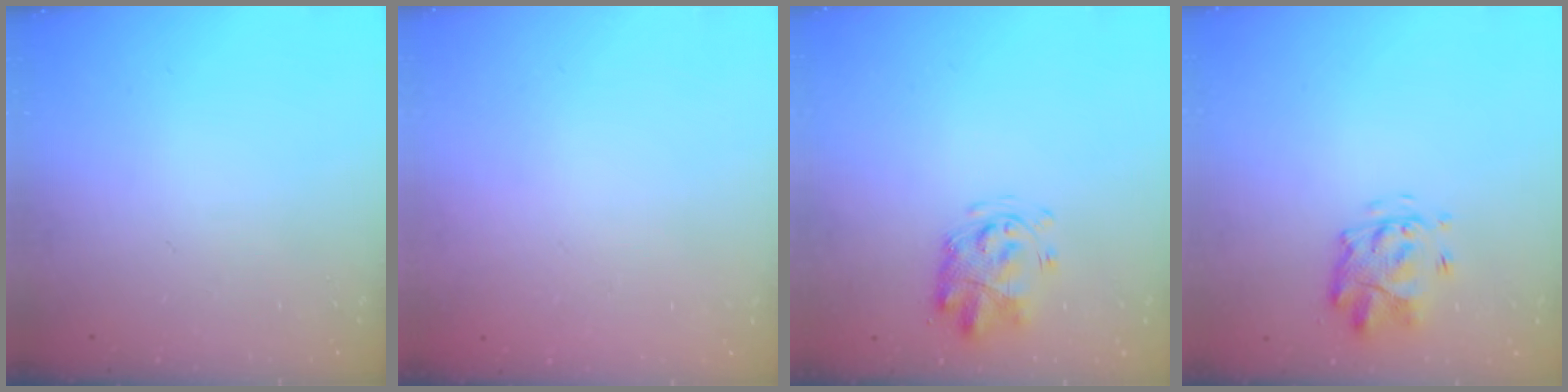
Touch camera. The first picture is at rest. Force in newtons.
{"total": 1.8, "press": 1.8, "slide": 0.2}
{"total": 3.3, "press": 3.2, "slide": 0.8}
{"total": 3.8, "press": 3.4, "slide": 1.7}